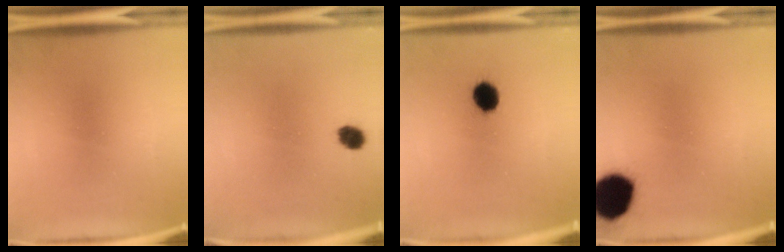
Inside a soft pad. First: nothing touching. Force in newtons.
{"total": 3.4}
{"total": 5.9}
{"total": 13.9}